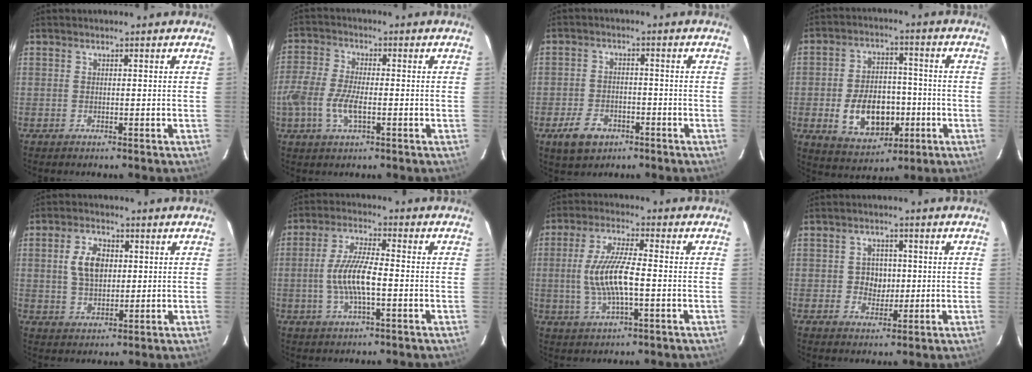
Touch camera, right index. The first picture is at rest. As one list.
[{"total": 8.3, "force": [-2.7, 3.5, 7.0], "torque": [-0.158, -0.004, -0.056]}, {"total": 6.9, "force": [-4.0, 4.6, 3.4], "torque": [-0.087, 0.004, -0.062]}, {"total": 12.6, "force": [-3.4, 8.5, 8.7], "torque": [-0.176, 0.011, -0.036]}, {"total": 7.1, "force": [1.5, 4.5, 5.4], "torque": [-0.103, 0.012, 0.032]}, {"total": 8.6, "force": [-1.5, 2.1, 8.2], "torque": [-0.163, 0.003, -0.030]}, {"total": 9.9, "force": [-1.0, 2.5, 9.5], "torque": [-0.188, -0.002, -0.019]}, {"total": 4.2, "force": [-0.1, 3.8, 1.7], "torque": [-0.030, 0.010, 0.003]}]